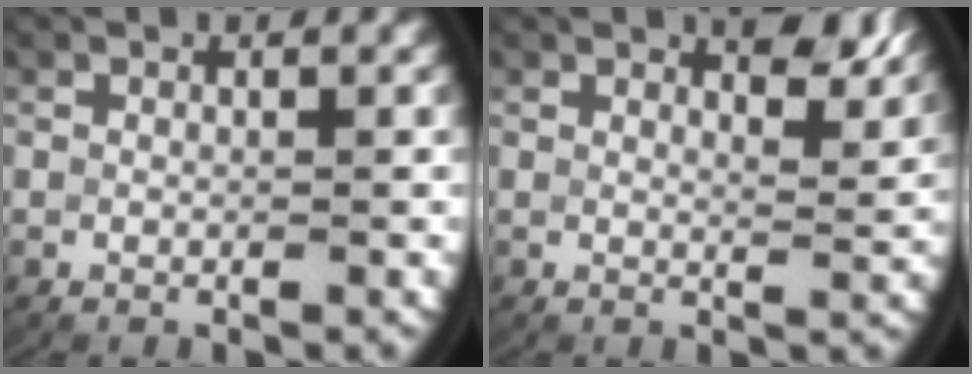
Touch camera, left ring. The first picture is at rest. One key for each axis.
{"total": 3.5, "fx": 2.8, "fy": 0.5, "fz": 2.0, "tx": -0.031, "ty": -0.009, "tz": 0.044}